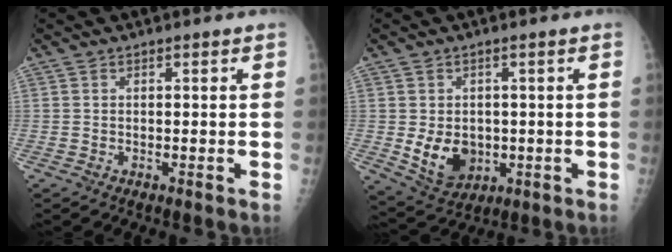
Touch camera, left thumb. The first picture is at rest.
{"total": 8.0, "force": [-0.9, 6.2, 5.0], "torque": [-0.058, -0.009, 0.007]}